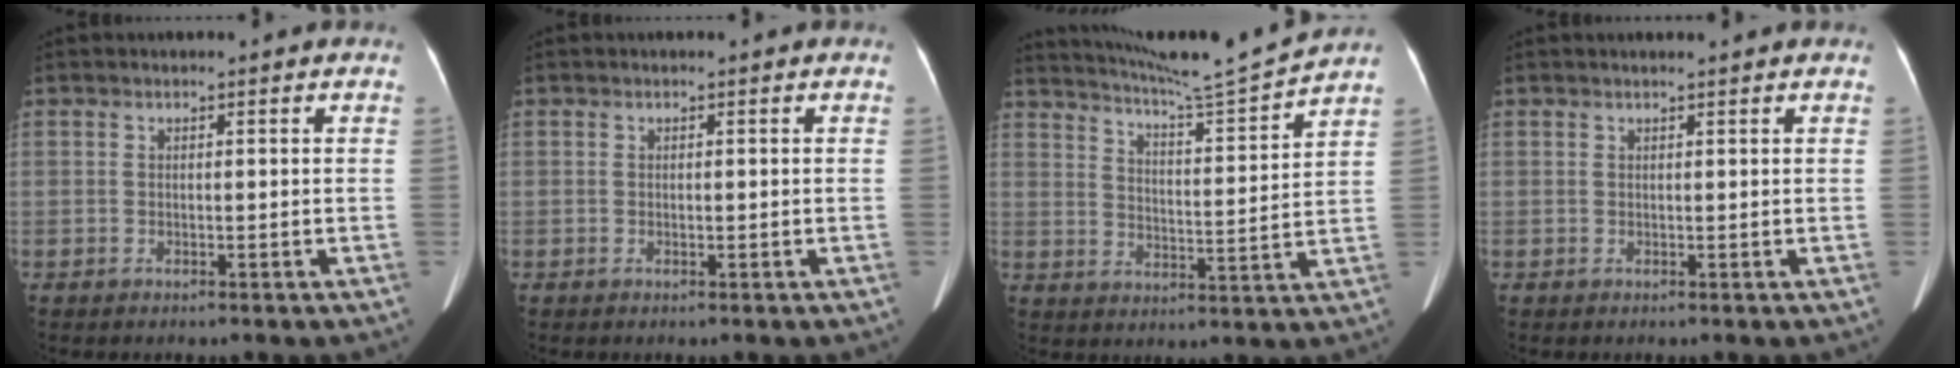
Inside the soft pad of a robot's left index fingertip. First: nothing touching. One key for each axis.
{"total": 0.0}
{"total": 12.4, "fx": 11.8, "fy": -2.7, "fz": 2.9, "tx": -0.060, "ty": -0.043, "tz": 0.183}
{"total": 1.8, "fx": 1.6, "fy": 0.0, "fz": 0.9, "tx": -0.010, "ty": 0.014, "tz": 0.022}